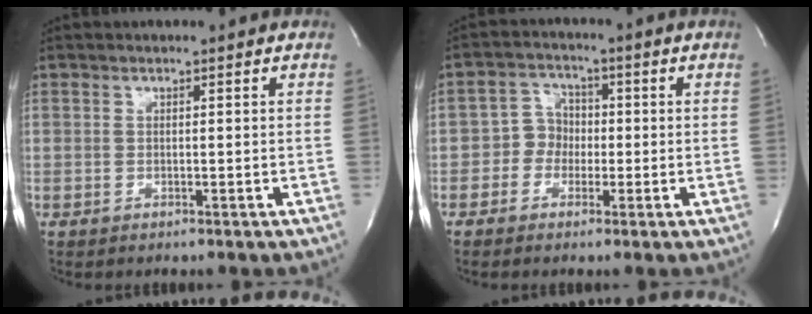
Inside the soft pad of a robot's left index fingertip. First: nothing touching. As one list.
[{"total": 4.0, "force": [-1.1, 3.6, 1.4], "torque": [-0.025, 0.010, -0.025]}]